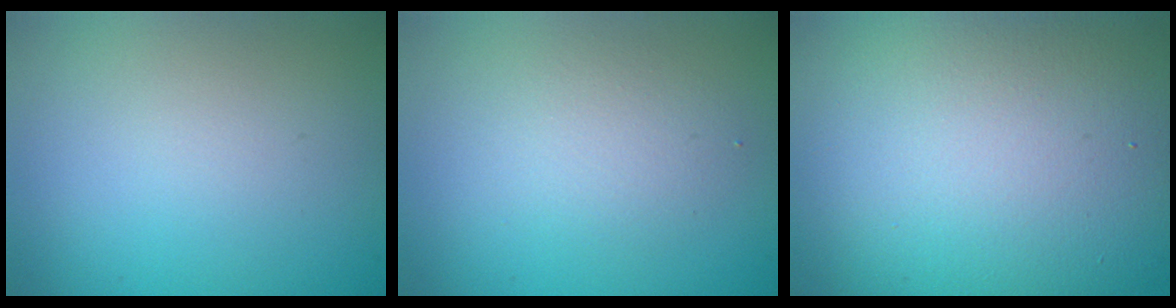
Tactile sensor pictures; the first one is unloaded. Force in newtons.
{"total": 2.1, "press": 2.1, "slide": 0.1}
{"total": 15.6, "press": 15.6, "slide": 1.1}